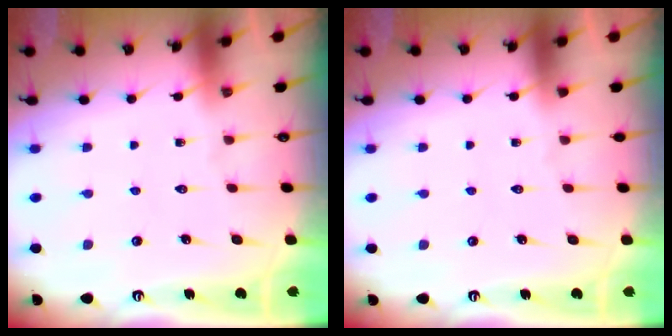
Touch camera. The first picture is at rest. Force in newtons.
{"total": 0.0}